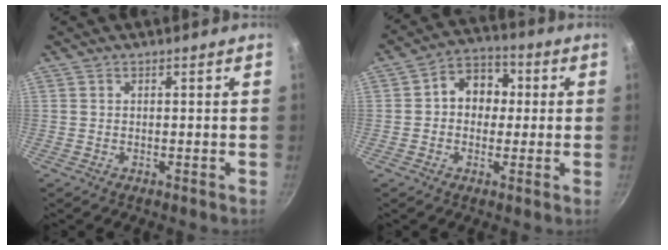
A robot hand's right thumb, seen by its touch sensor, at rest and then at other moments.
{"total": 8.6, "force": [0.7, 7.0, 5.0], "torque": [-0.028, 0.020, -0.004]}